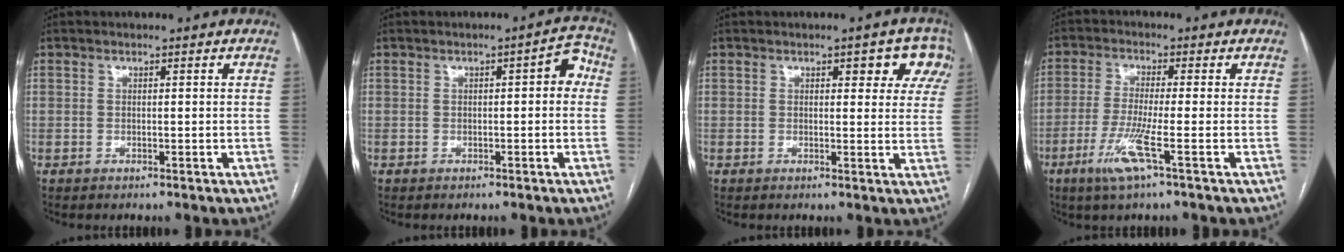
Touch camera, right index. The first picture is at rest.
{"total": 3.7, "force": [0.3, 1.2, 3.5], "torque": [-0.034, 0.019, -0.003]}
{"total": 5.9, "force": [3.0, 2.8, 4.3], "torque": [-0.029, 0.011, 0.024]}
{"total": 6.6, "force": [-3.0, -0.4, 5.9], "torque": [-0.120, -0.018, -0.063]}